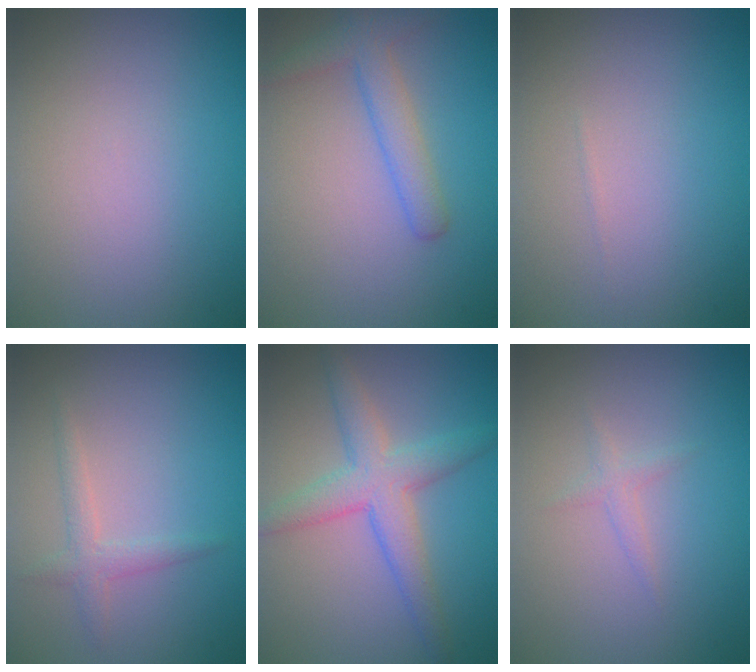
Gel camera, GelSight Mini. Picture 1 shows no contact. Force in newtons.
{"total": 2.9, "press": 2.9, "slide": 0.2}
{"total": 0.0}
{"total": 1.6, "press": 1.6, "slide": 0.0}
{"total": 4.4, "press": 4.4, "slide": 0.1}
{"total": 0.5, "press": 0.5, "slide": 0.0}